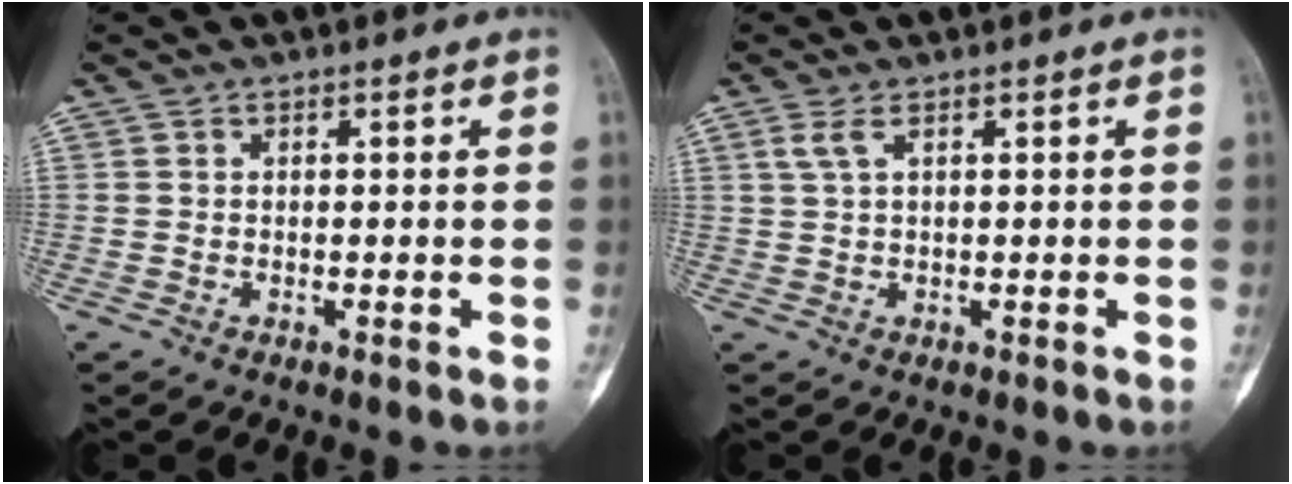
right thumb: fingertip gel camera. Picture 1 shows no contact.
{"total": 2.2, "force": [1.1, 0.6, 1.8], "torque": [-0.053, 0.009, 0.031]}